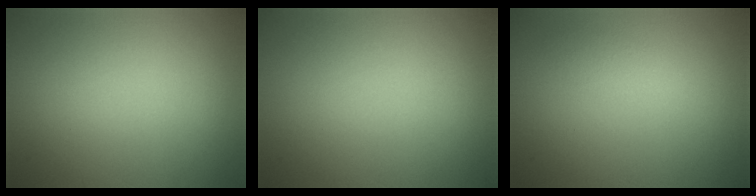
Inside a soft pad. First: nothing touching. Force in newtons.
{"total": 0.0}
{"total": 1.3, "press": 1.3, "slide": 0.0}